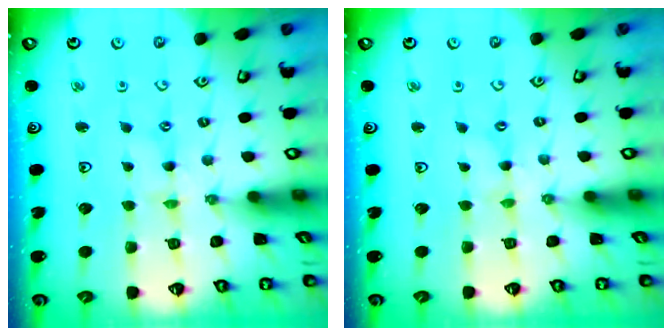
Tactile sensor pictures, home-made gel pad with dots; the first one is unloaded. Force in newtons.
{"total": 0.0}